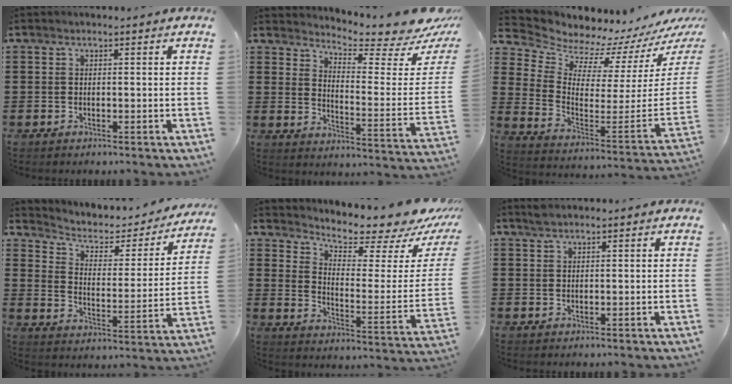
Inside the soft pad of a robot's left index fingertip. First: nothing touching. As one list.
[{"total": 5.9, "force": [5.6, -0.2, 1.9], "torque": [-0.044, -0.065, 0.090]}, {"total": 4.9, "force": [4.8, 0.7, -0.5], "torque": [-0.022, -0.076, 0.077]}, {"total": 3.3, "force": [2.3, 2.0, 1.3], "torque": [-0.044, -0.017, 0.031]}, {"total": 5.4, "force": [4.8, 1.3, 2.0], "torque": [-0.052, -0.052, 0.076]}, {"total": 1.2, "force": [1.0, 0.2, 0.7], "torque": [-0.015, 0.002, 0.017]}]